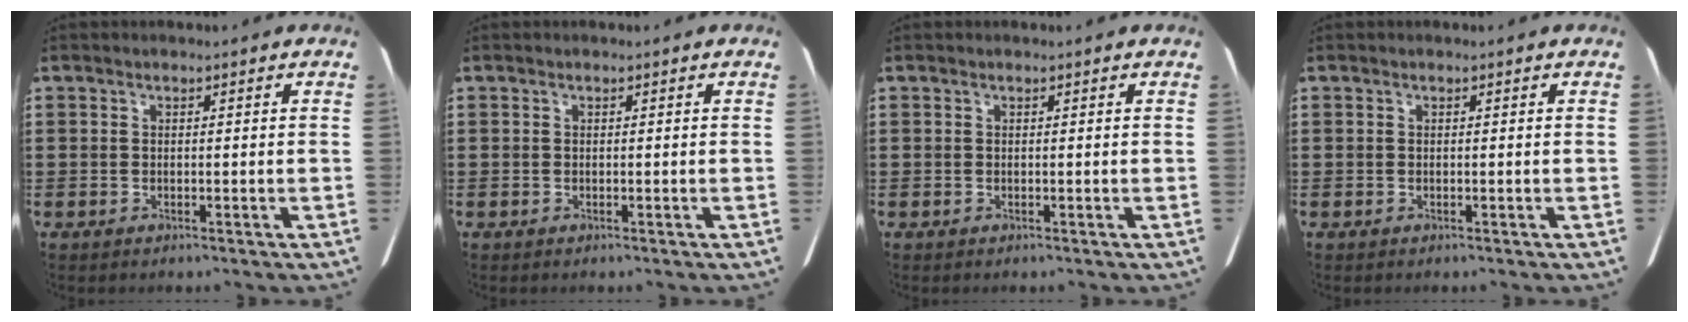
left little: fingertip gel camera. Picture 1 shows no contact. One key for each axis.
{"total": 0.0}
{"total": 0.0}
{"total": 0.0}